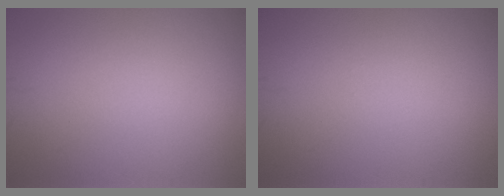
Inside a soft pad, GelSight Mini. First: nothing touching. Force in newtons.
{"total": 0.0}